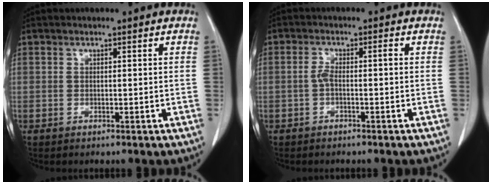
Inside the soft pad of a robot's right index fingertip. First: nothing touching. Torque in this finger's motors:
{"motor_torque": [0.24, -0.14, 0.06, 0.04]}